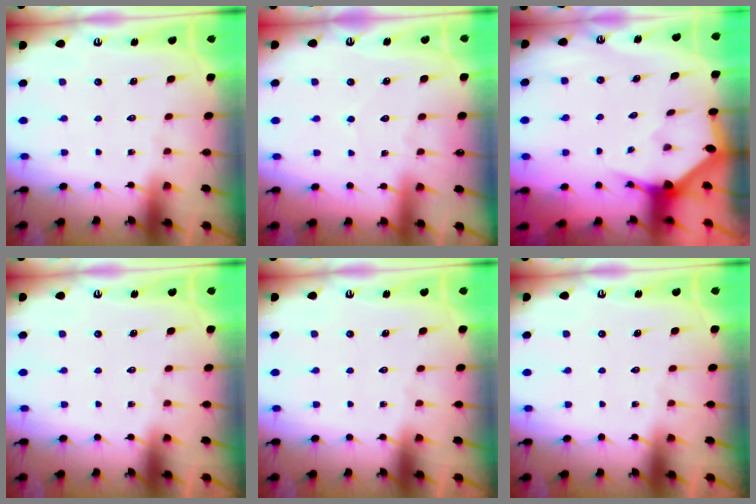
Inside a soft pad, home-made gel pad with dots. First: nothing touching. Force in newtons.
{"total": 2.8, "press": 2.7, "slide": 0.4}
{"total": 2.9, "press": 2.9, "slide": 0.2}
{"total": 0.0}
{"total": 0.0}
{"total": 0.0}